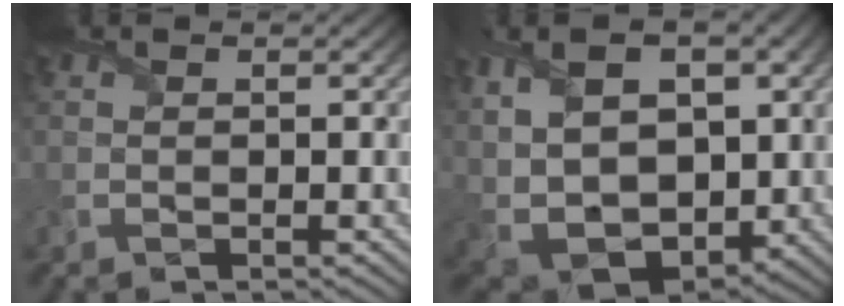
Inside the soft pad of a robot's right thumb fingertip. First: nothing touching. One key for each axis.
{"total": 15.7, "fx": 2.3, "fy": 10.2, "fz": 11.7, "tx": -0.233, "ty": 0.007, "tz": 0.043}